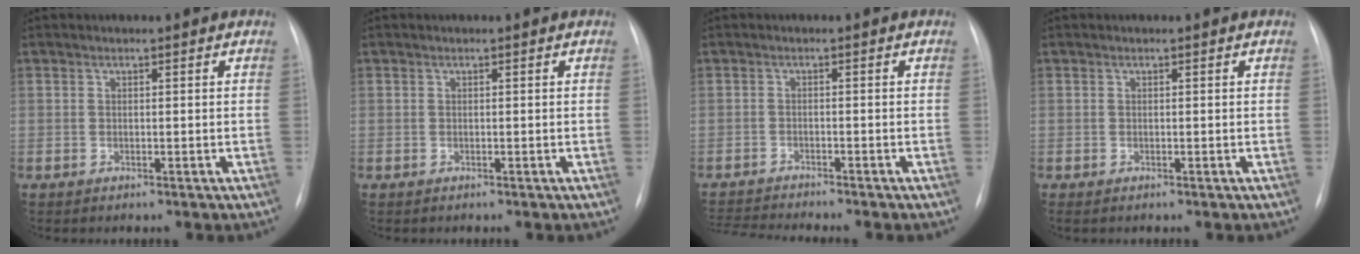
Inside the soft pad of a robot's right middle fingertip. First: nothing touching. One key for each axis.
{"total": 0.0}
{"total": 6.3, "fx": -5.9, "fy": -1.3, "fz": 1.7, "tx": -0.026, "ty": -0.012, "tz": -0.097}
{"total": 0.0}